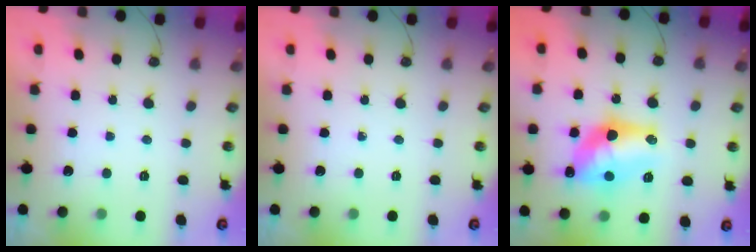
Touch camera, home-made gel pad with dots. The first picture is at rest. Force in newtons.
{"total": 0.0}
{"total": 14.5, "press": 14.5, "slide": 0.9}